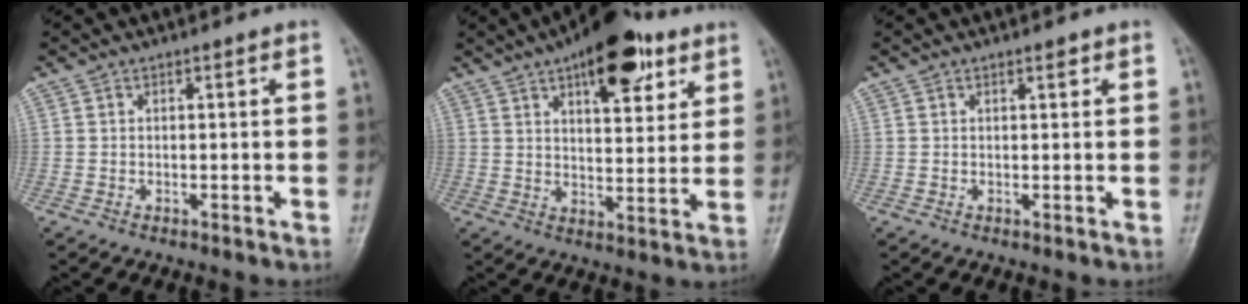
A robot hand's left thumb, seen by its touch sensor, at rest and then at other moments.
{"total": 15.9, "force": [8.8, 6.9, 11.3], "torque": [-0.122, -0.028, 0.127]}
{"total": 1.0, "force": [0.6, 0.4, 0.7], "torque": [-0.006, -0.002, 0.008]}